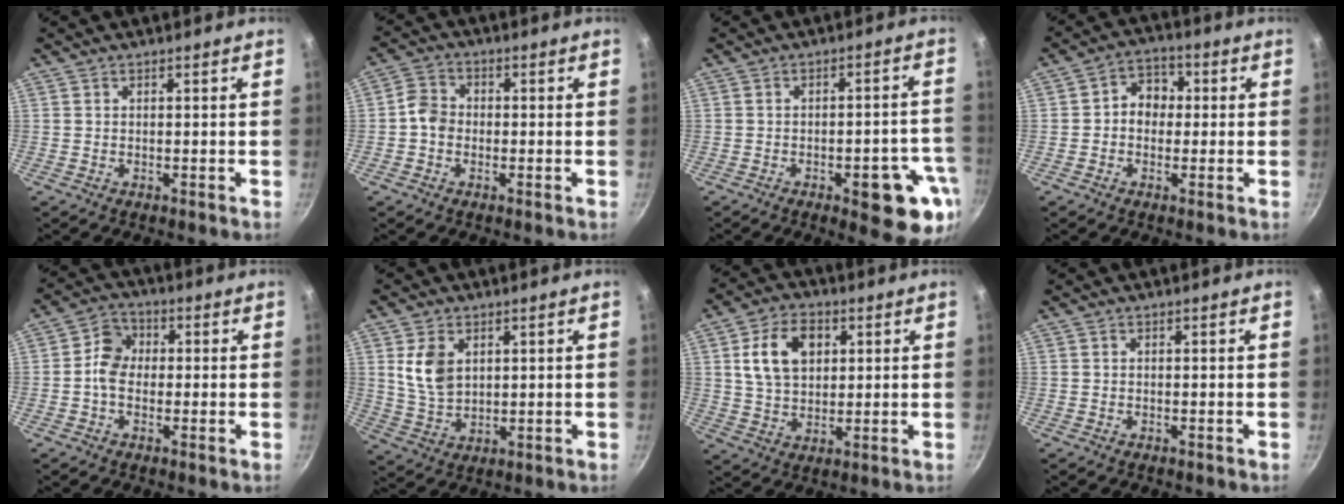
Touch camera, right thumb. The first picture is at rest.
{"total": 4.4, "force": [-0.9, 3.7, 2.2], "torque": [-0.024, 0.017, -0.029]}
{"total": 12.3, "force": [-5.0, 4.4, 10.4], "torque": [-0.086, 0.024, -0.059]}
{"total": 6.2, "force": [0.1, 5.1, 3.4], "torque": [-0.015, 0.015, -0.011]}
{"total": 6.1, "force": [-0.3, 5.0, 3.5], "torque": [-0.036, 0.015, -0.021]}
{"total": 7.8, "force": [2.5, 5.3, 5.2], "torque": [-0.088, -0.018, 0.055]}
{"total": 11.1, "force": [3.1, 7.7, 7.4], "torque": [-0.112, -0.001, 0.052]}
{"total": 0.0}